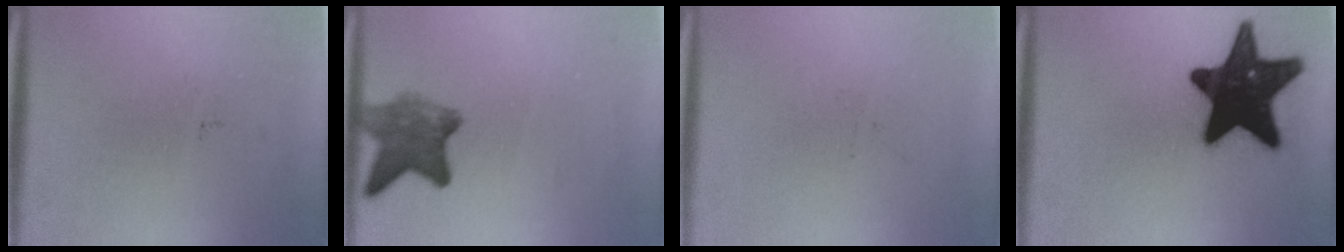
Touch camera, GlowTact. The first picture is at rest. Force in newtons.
{"total": 6.2}
{"total": 0.0}
{"total": 18.7}